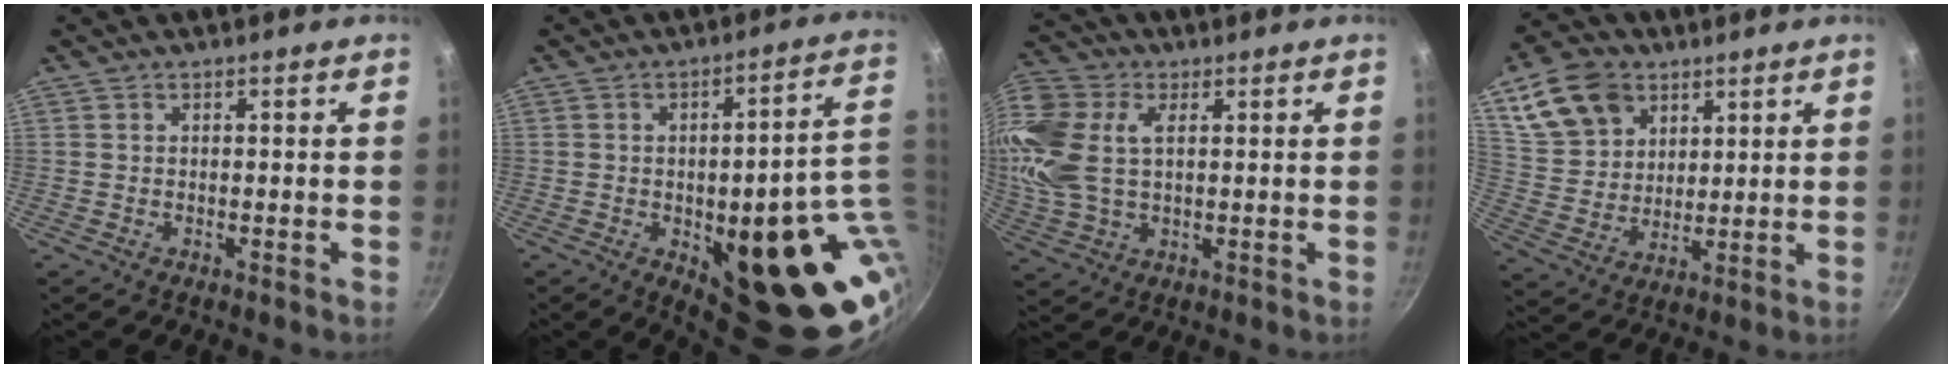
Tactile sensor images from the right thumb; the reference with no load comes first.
{"total": 26.5, "force": [-4.4, 11.1, 23.7], "torque": [-0.230, -0.001, -0.037]}
{"total": 16.6, "force": [3.4, 10.6, 12.3], "torque": [-0.273, 0.012, 0.060]}
{"total": 14.3, "force": [7.0, 10.5, 6.7], "torque": [-0.104, -0.015, 0.140]}